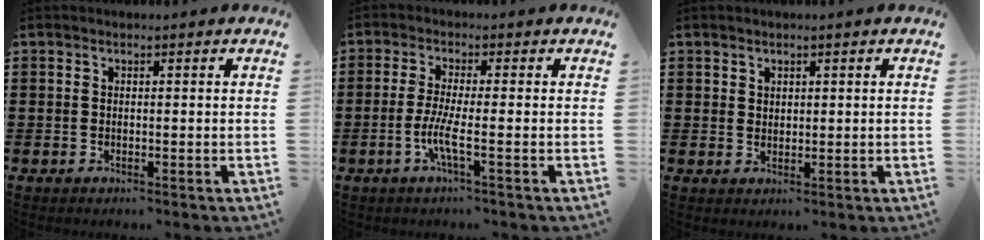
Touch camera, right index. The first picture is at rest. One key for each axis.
{"total": 4.7, "fx": -1.7, "fy": 0.0, "fz": 4.4, "tx": -0.097, "ty": -0.015, "tz": -0.037}
{"total": 1.3, "fx": 1.1, "fy": 0.8, "fz": 0.1, "tx": -0.004, "ty": 0.002, "tz": 0.021}